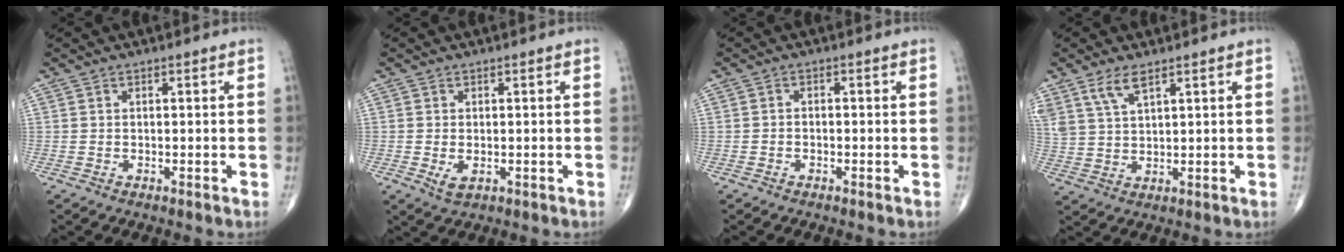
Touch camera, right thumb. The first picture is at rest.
{"total": 2.5, "force": [-0.5, 1.5, 1.9], "torque": [-0.033, -0.005, -0.003]}
{"total": 0.8, "force": [-0.4, 0.5, 0.4], "torque": [-0.005, 0.005, -0.010]}
{"total": 5.4, "force": [3.6, 1.8, 3.5], "torque": [-0.076, -0.010, 0.078]}